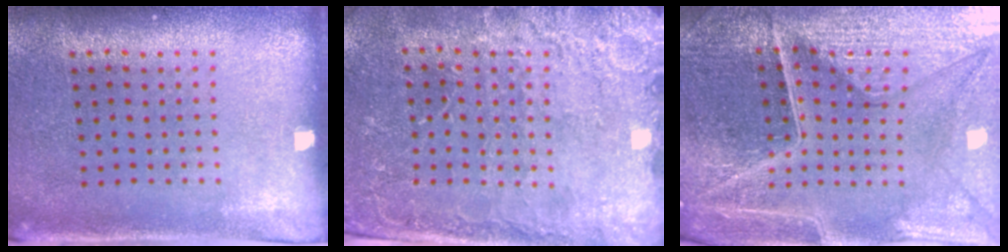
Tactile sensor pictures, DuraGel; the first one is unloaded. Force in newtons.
{"total": 2.8, "press": 2.8, "slide": 0.2}
{"total": 5.1, "press": 4.9, "slide": 1.4}